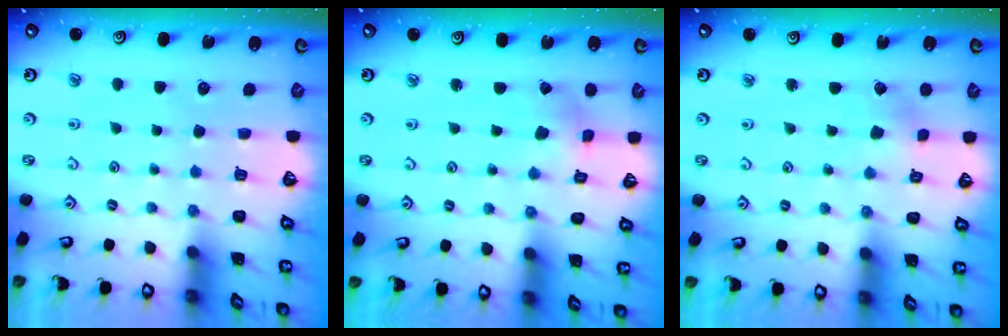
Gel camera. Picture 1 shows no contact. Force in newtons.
{"total": 1.1, "press": 1.0, "slide": 0.4}
{"total": 1.7, "press": 1.7, "slide": 0.2}